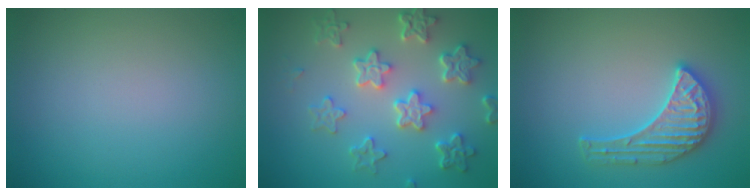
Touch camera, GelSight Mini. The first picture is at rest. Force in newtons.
{"total": 5.8, "press": 4.6, "slide": 3.6}
{"total": 3.7, "press": 3.6, "slide": 0.9}